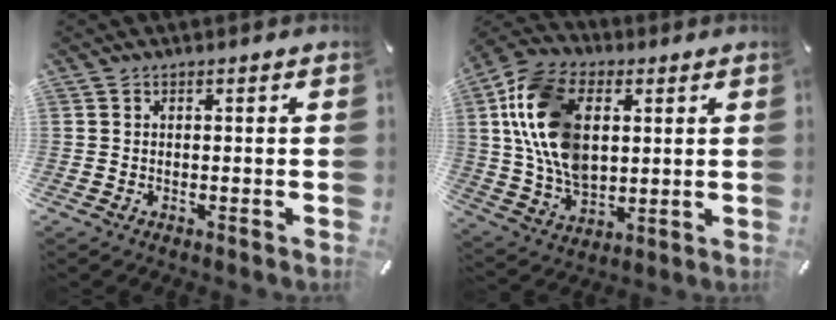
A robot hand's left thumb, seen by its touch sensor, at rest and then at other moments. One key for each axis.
{"total": 17.6, "fx": 4.1, "fy": 12.1, "fz": 12.0, "tx": -0.277, "ty": 0.004, "tz": 0.075}